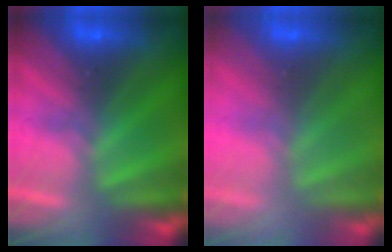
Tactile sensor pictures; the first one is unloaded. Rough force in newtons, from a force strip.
{"total": 2.6}